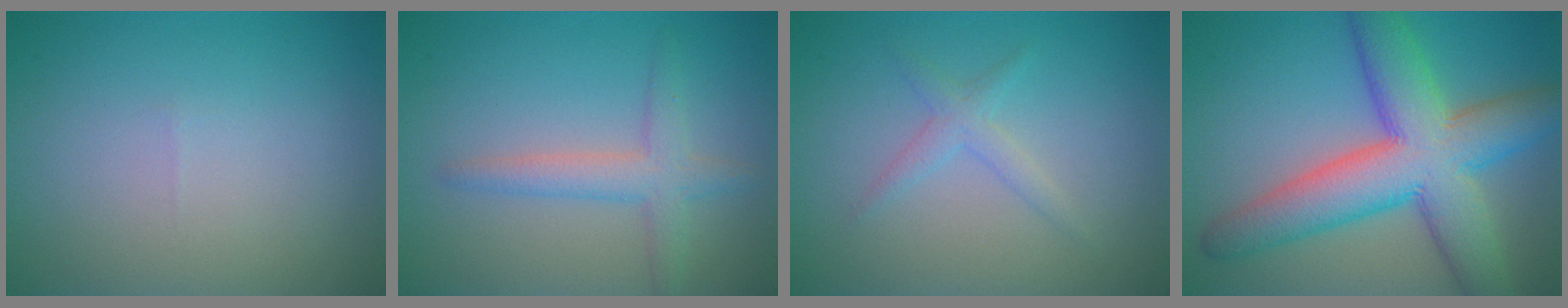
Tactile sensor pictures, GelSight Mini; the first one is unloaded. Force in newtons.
{"total": 2.9, "press": 2.9, "slide": 0.2}
{"total": 1.6, "press": 1.6, "slide": 0.1}
{"total": 10.4, "press": 10.4, "slide": 0.5}